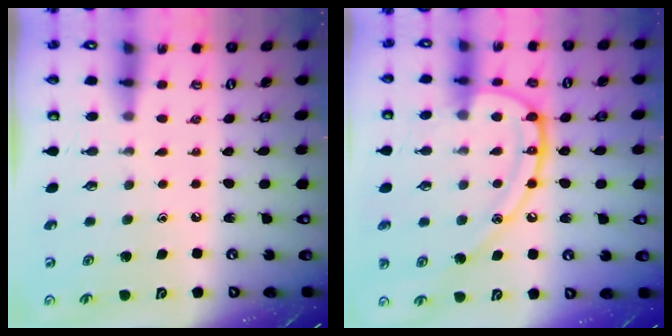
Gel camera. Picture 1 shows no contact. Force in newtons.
{"total": 18.1, "press": 18.0, "slide": 1.7}